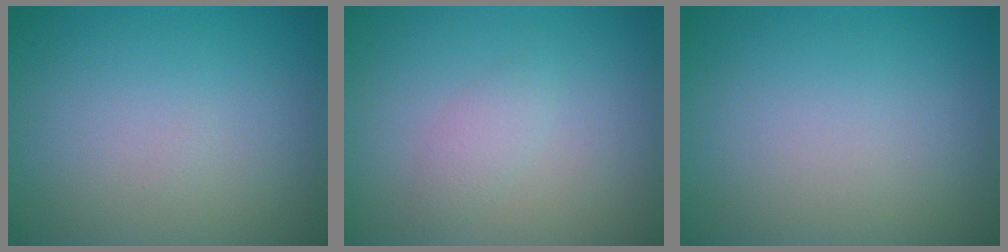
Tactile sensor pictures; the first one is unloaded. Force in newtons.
{"total": 1.4, "press": 1.4, "slide": 0.1}
{"total": 0.0}